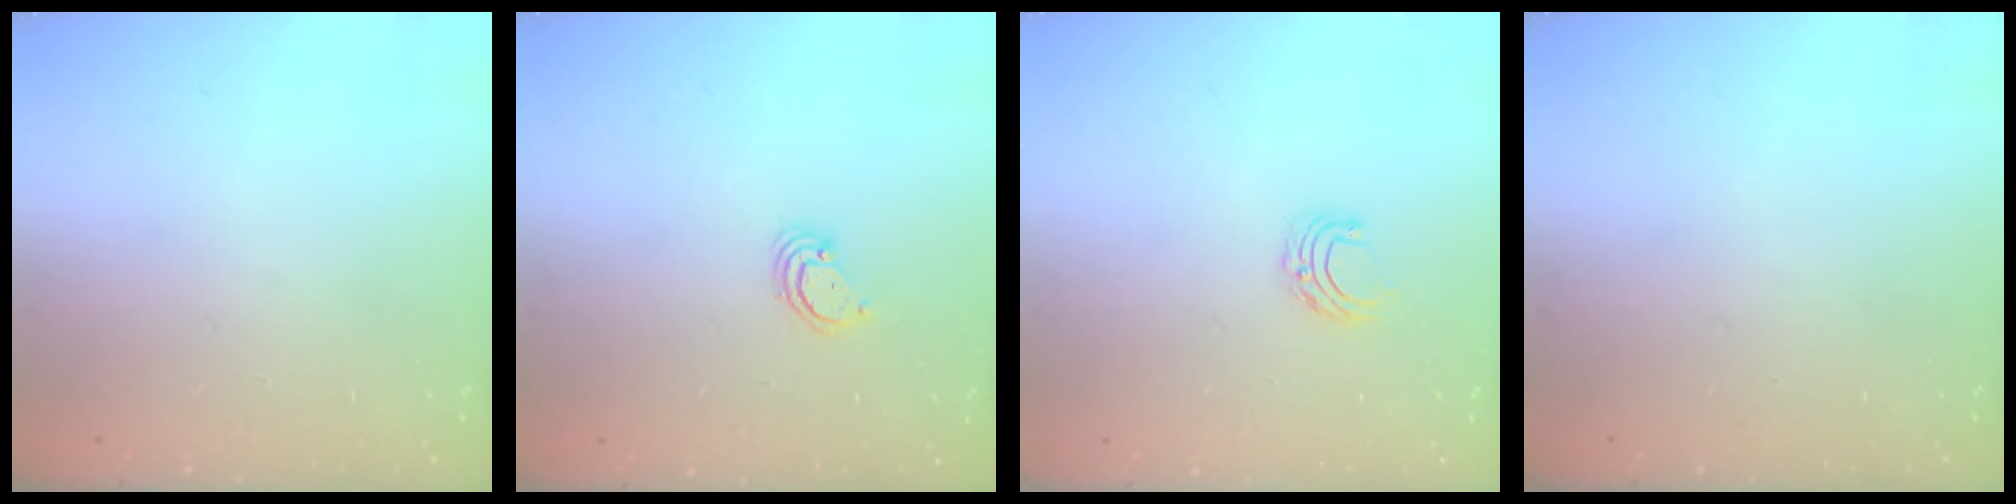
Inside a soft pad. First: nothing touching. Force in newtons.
{"total": 2.6, "press": 2.6, "slide": 0.2}
{"total": 5.6, "press": 5.6, "slide": 0.5}
{"total": 0.0}